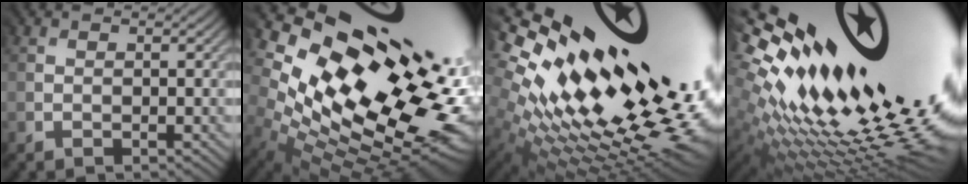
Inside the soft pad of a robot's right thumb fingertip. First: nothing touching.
{"total": 17.8, "force": [3.6, 9.8, 14.4], "torque": [-0.272, 0.006, 0.096]}
{"total": 18.2, "force": [4.6, 8.3, 15.6], "torque": [-0.296, 0.002, 0.126]}
{"total": 19.7, "force": [4.8, 8.0, 17.4], "torque": [-0.297, -0.009, 0.120]}